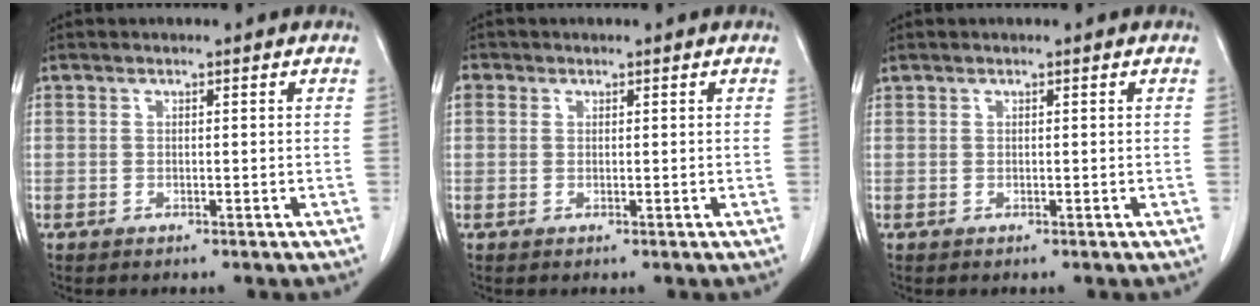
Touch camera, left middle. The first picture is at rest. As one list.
[{"total": 1.7, "force": [0.7, 1.5, 0.4], "torque": [-0.004, 0.011, 0.011]}, {"total": 0.0}]